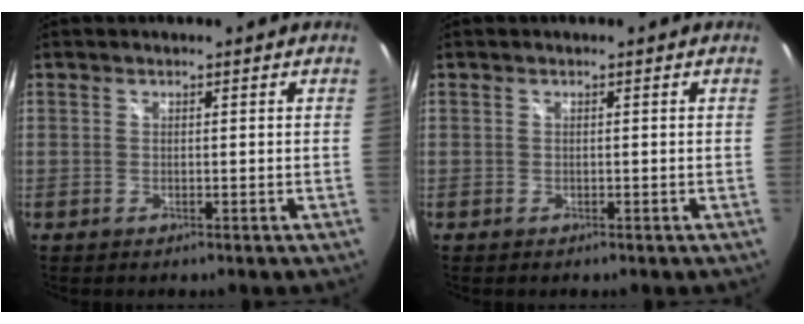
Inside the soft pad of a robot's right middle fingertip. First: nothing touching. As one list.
[{"total": 0.0}]